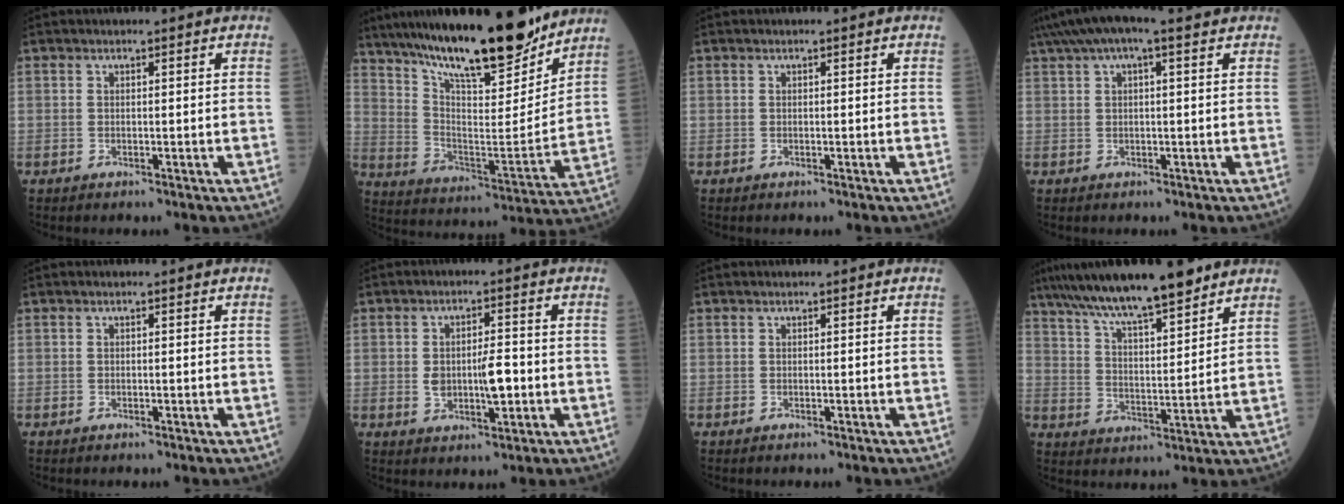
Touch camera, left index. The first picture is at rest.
{"total": 23.3, "force": [19.1, 3.9, 12.7], "torque": [-0.218, -0.012, 0.307]}
{"total": 0.0}
{"total": 7.4, "force": [4.8, 1.7, 5.4], "torque": [-0.101, 0.053, 0.078]}
{"total": 0.0}
{"total": 6.2, "force": [-0.8, 2.5, 5.7], "torque": [-0.104, 0.004, -0.007]}
{"total": 0.0}
{"total": 15.2, "force": [12.1, 1.9, 9.1], "torque": [-0.154, 0.024, 0.207]}